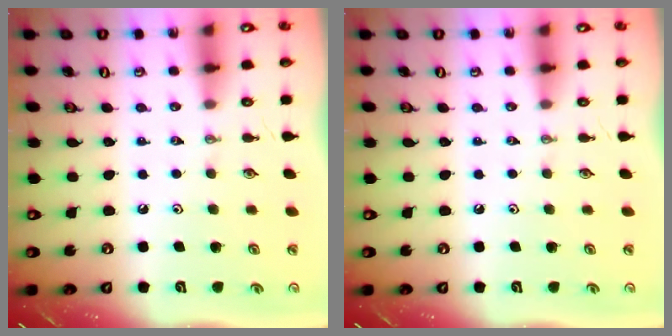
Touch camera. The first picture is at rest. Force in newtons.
{"total": 0.0}